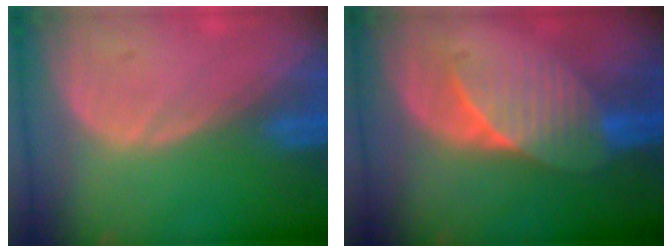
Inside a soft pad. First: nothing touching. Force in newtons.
{"total": 6.8, "press": 6.4, "slide": 2.3}